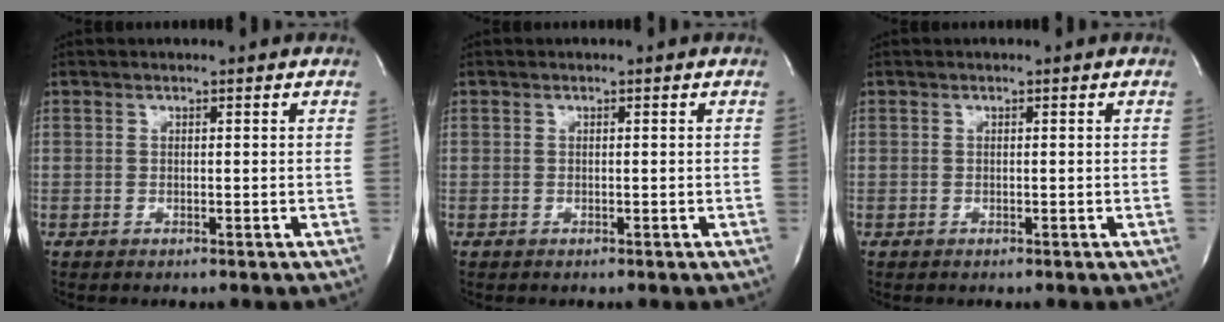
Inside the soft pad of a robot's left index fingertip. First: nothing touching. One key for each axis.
{"total": 0.0}
{"total": 0.0}